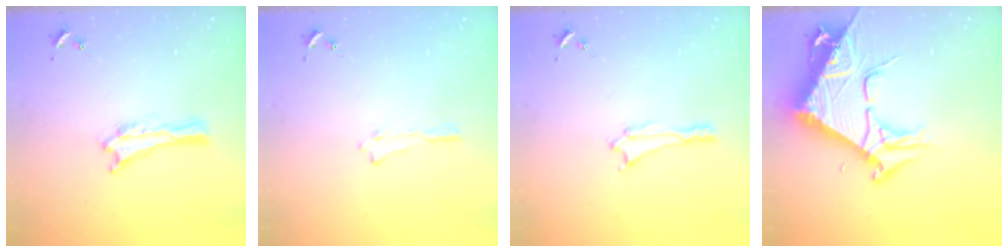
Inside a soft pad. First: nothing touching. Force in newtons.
{"total": 0.0}
{"total": 0.0}
{"total": 11.2, "press": 11.1, "slide": 1.1}